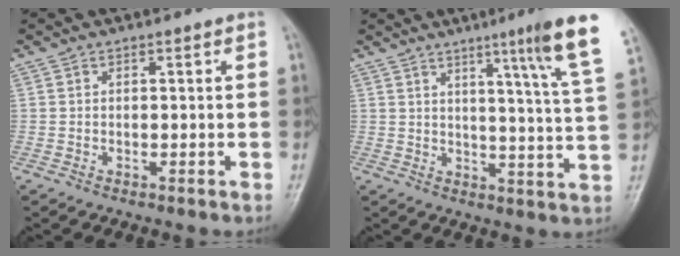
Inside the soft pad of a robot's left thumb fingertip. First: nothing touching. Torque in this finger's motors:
{"motor_torque": [1.27, 1.18, 1.57, -1.20, 0.10]}